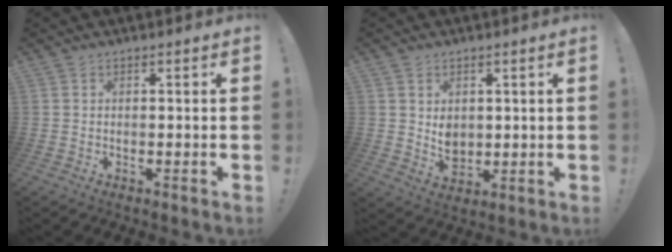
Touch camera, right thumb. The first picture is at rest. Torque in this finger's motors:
{"motor_torque": [0.41, -0.52, -0.36, -0.03, -0.02]}